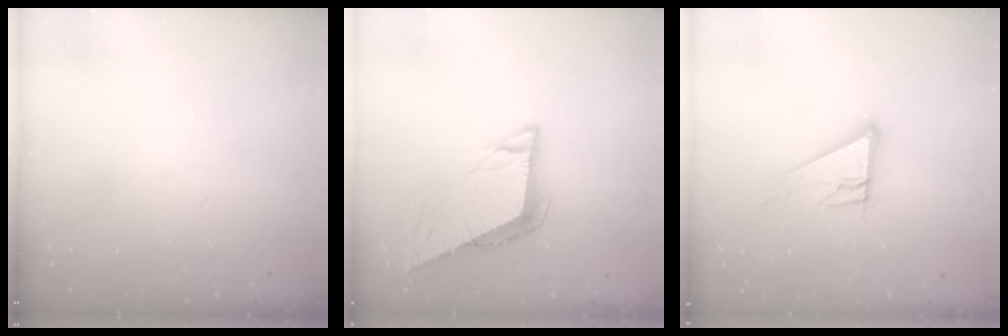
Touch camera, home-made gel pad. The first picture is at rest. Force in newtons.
{"total": 8.7, "press": 8.4, "slide": 2.1}
{"total": 10.7, "press": 10.7, "slide": 0.7}